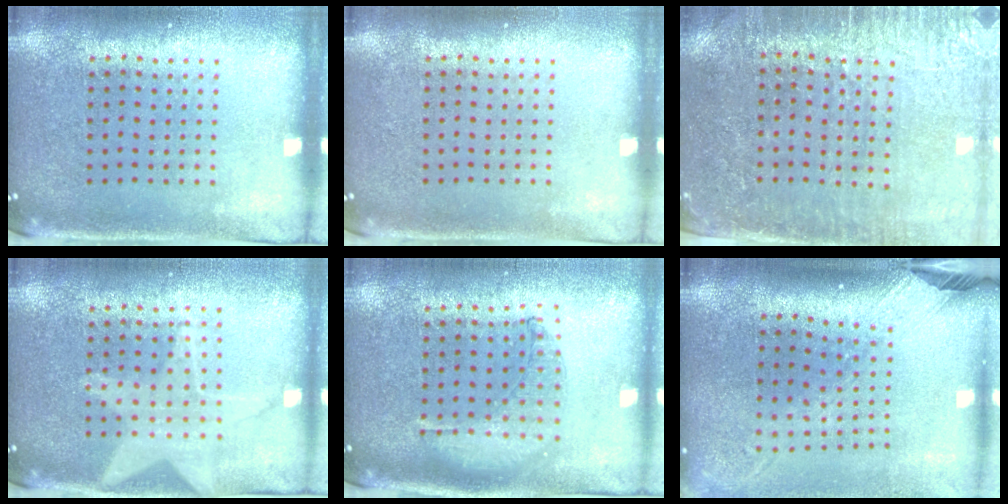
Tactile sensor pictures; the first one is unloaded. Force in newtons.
{"total": 0.0}
{"total": 3.0, "press": 2.8, "slide": 1.1}
{"total": 1.2, "press": 1.2, "slide": 0.3}
{"total": 0.9, "press": 0.9, "slide": 0.2}
{"total": 2.5, "press": 1.9, "slide": 1.7}